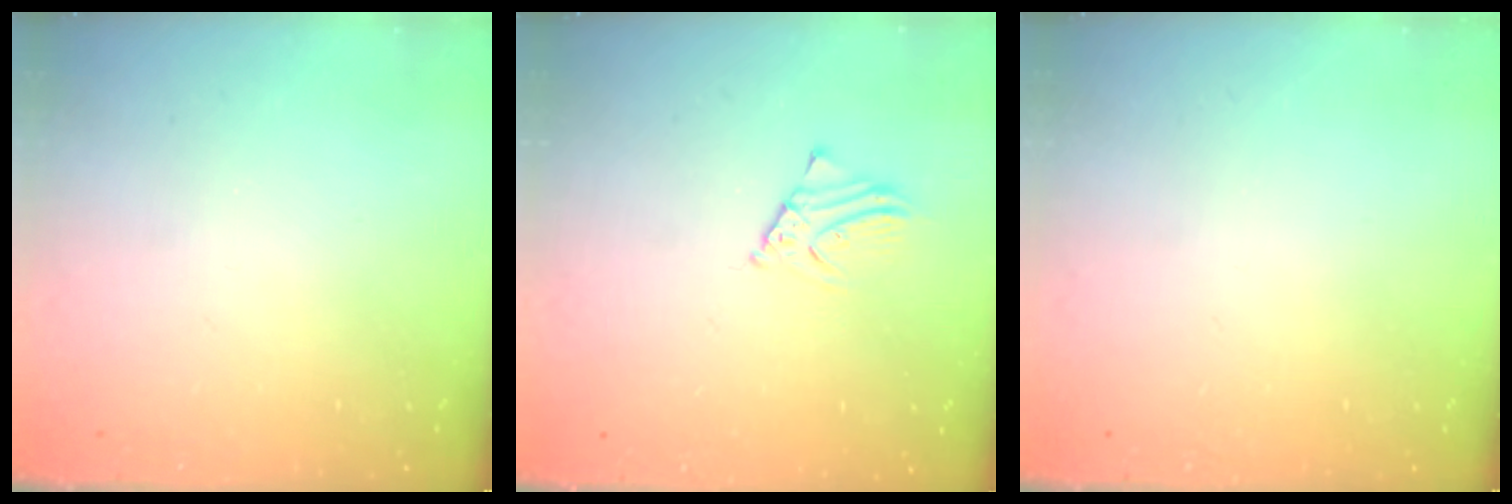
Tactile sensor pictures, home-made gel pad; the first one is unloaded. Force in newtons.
{"total": 2.5, "press": 2.5, "slide": 0.1}
{"total": 0.0}